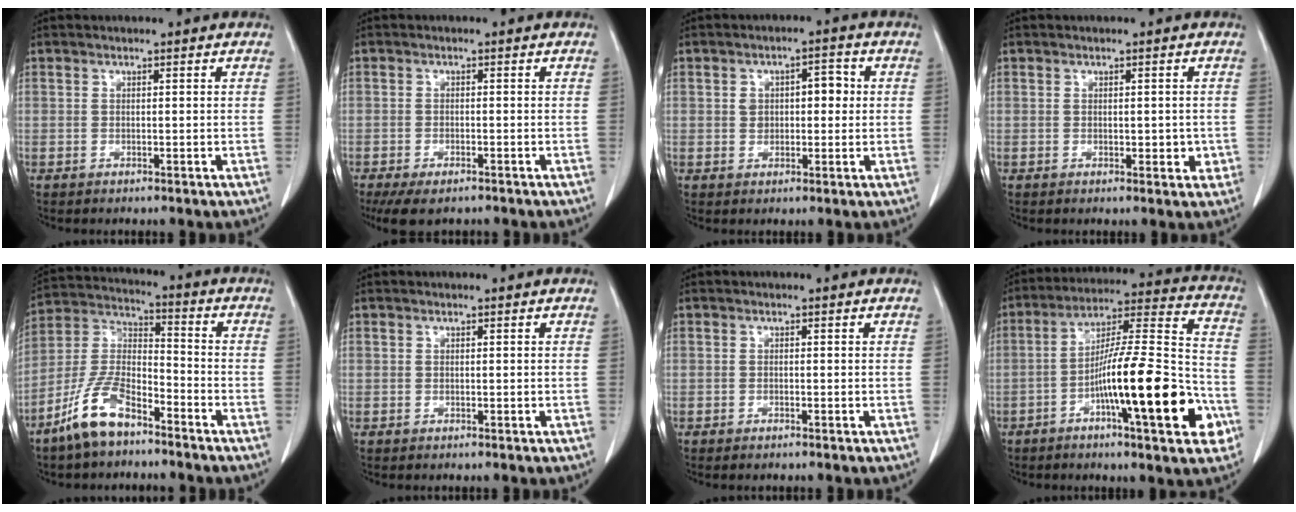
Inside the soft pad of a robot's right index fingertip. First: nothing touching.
{"total": 6.4, "force": [-4.8, 2.2, 3.6], "torque": [-0.054, -0.011, -0.075]}
{"total": 5.0, "force": [0.8, 2.8, 4.0], "torque": [-0.061, 0.022, 0.017]}
{"total": 2.5, "force": [-0.3, 1.4, 2.0], "torque": [-0.020, 0.001, 0.002]}
{"total": 11.1, "force": [-7.8, 4.0, 6.9], "torque": [-0.156, 0.001, -0.156]}
{"total": 0.0}
{"total": 0.7, "force": [-0.6, 0.0, 0.4], "torque": [-0.011, -0.002, -0.010]}
{"total": 20.3, "force": [-7.3, 2.2, 18.9], "torque": [-0.283, 0.006, -0.111]}